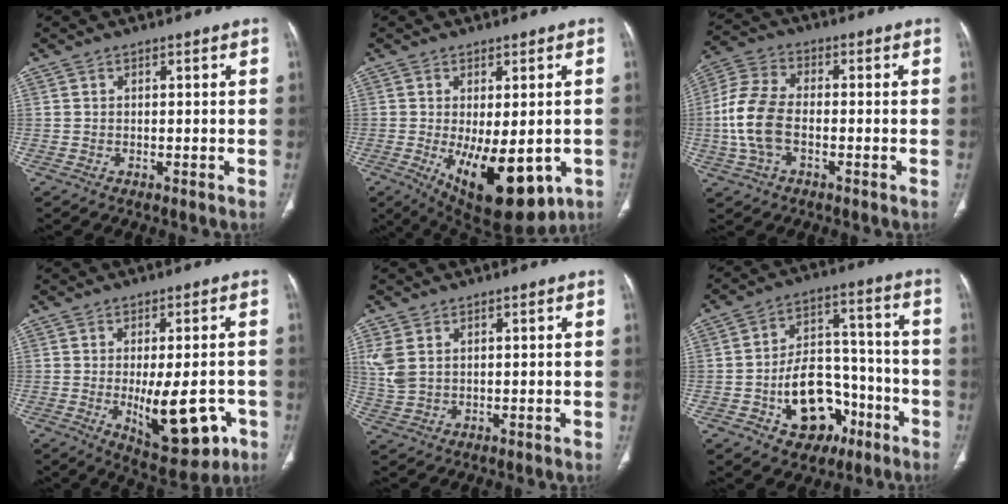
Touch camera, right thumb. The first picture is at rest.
{"total": 16.3, "force": [-5.1, 7.5, 13.6], "torque": [-0.184, -0.016, -0.048]}
{"total": 11.2, "force": [-1.9, 6.7, 8.8], "torque": [-0.196, 0.022, -0.042]}
{"total": 13.2, "force": [-3.6, 5.5, 11.5], "torque": [-0.137, -0.009, -0.034]}
{"total": 4.9, "force": [1.7, 3.2, 3.3], "torque": [-0.087, 0.001, 0.044]}
{"total": 16.2, "force": [-6.7, 10.9, 10.0], "torque": [-0.110, 0.057, -0.092]}